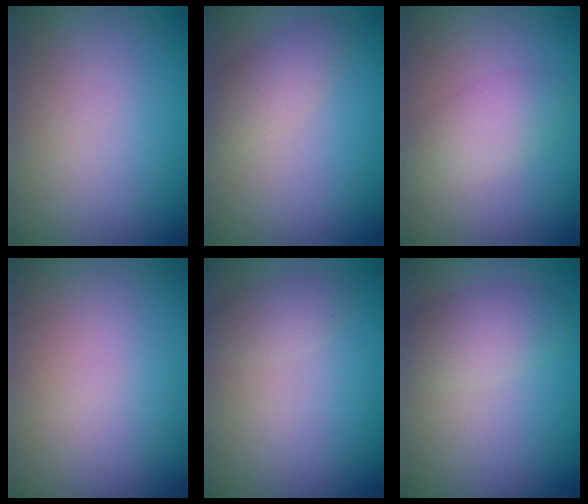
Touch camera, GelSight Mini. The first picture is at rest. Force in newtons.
{"total": 2.1, "press": 2.1, "slide": 0.1}
{"total": 2.6, "press": 2.6, "slide": 0.1}
{"total": 0.0}
{"total": 1.3, "press": 1.3, "slide": 0.1}
{"total": 2.7, "press": 2.7, "slide": 0.0}